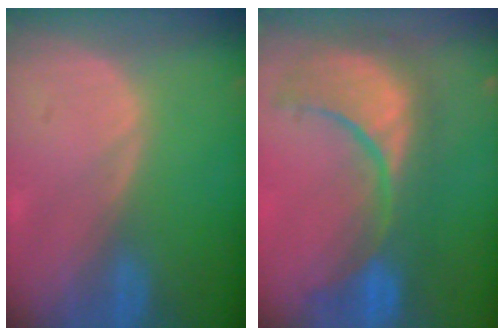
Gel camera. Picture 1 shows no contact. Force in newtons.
{"total": 11.8, "press": 10.8, "slide": 4.8}